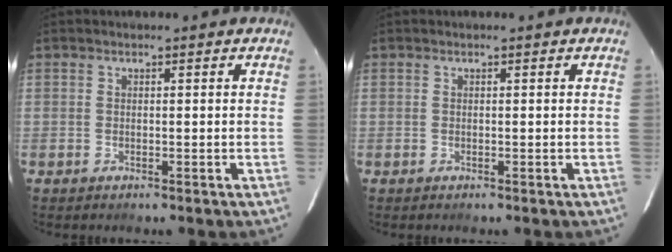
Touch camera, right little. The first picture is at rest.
{"total": 0.0}